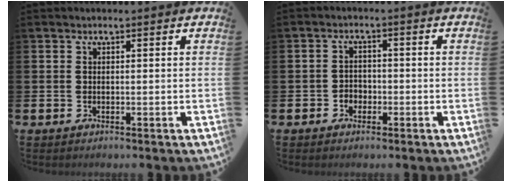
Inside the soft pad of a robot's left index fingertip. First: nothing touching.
{"total": 2.2, "force": [-1.1, 1.8, 0.5], "torque": [-0.009, 0.003, -0.027]}